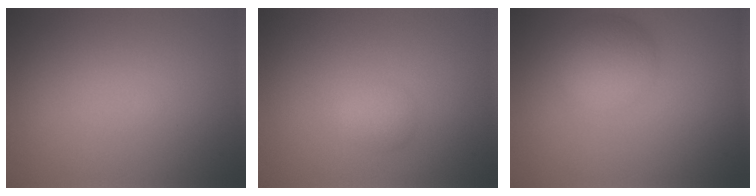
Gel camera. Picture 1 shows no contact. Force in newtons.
{"total": 1.3, "press": 1.3, "slide": 0.0}
{"total": 3.5, "press": 3.4, "slide": 0.3}